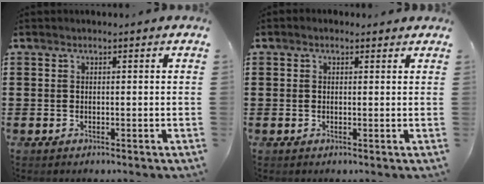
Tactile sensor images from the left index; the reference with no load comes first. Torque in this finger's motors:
{"motor_torque": [0.74, -0.35, 0.02, 0.00]}